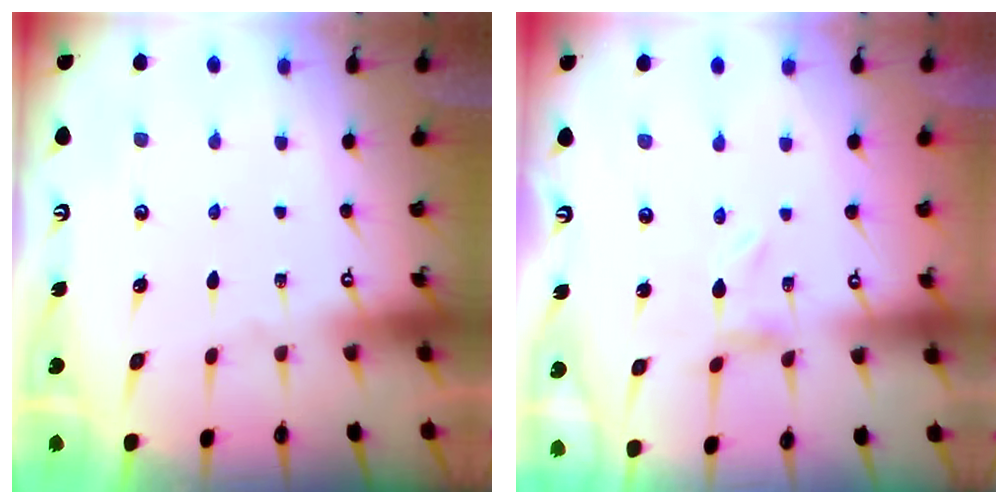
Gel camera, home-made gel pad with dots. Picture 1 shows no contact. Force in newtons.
{"total": 0.0}